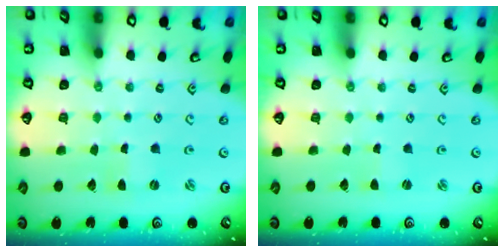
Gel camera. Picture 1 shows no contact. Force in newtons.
{"total": 0.6, "press": 0.6, "slide": 0.1}